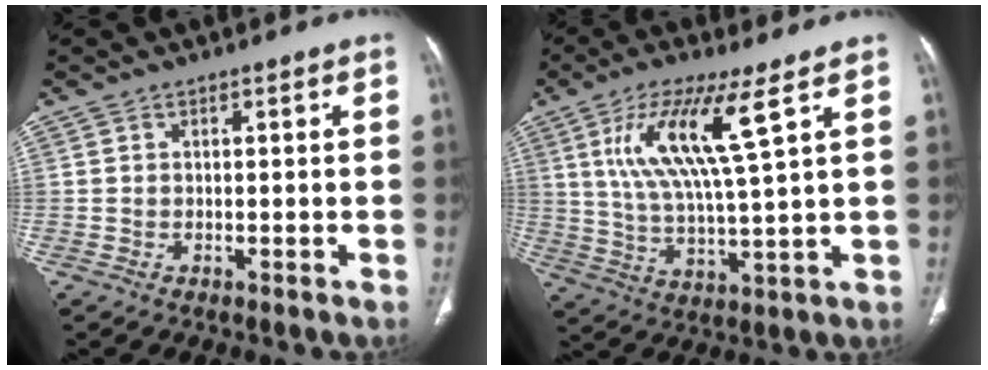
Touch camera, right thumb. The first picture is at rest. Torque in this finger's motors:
{"motor_torque": [0.61, 1.02, 0.78, -0.25, 0.51]}